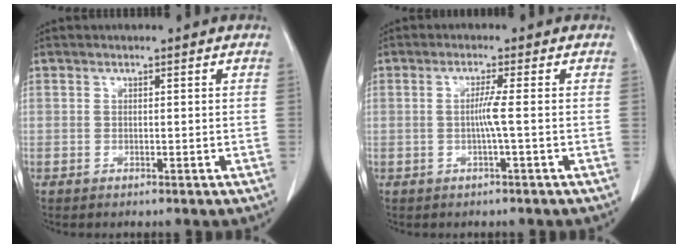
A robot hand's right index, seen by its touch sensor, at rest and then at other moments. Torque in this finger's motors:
{"motor_torque": [0.36, 0.04, 0.10, 0.05]}